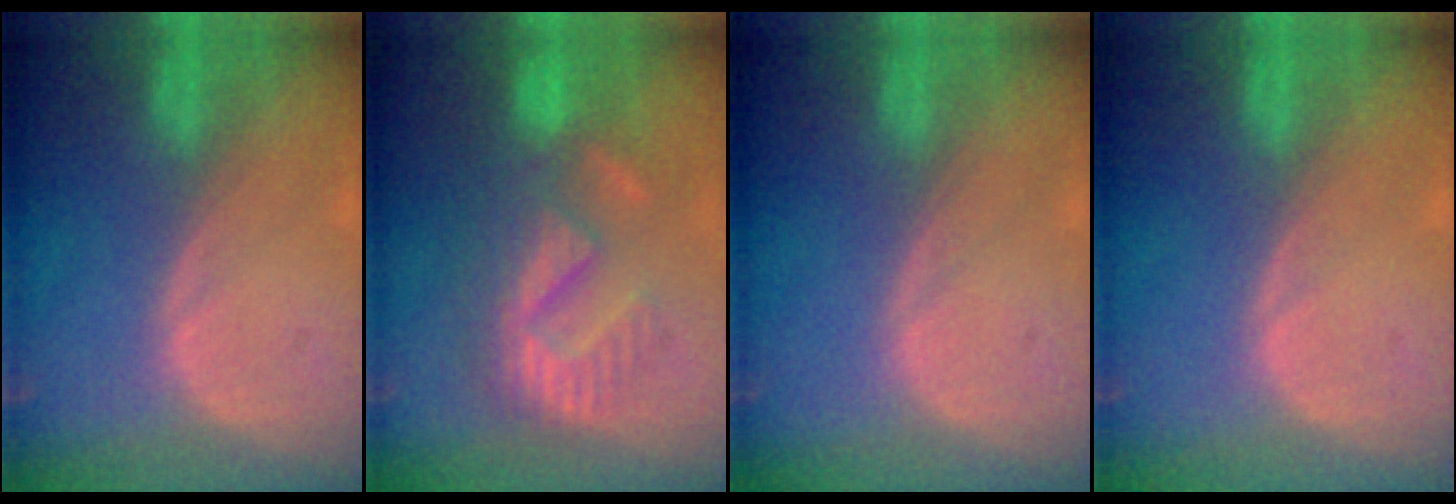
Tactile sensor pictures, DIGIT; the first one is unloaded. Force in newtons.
{"total": 8.9, "press": 8.8, "slide": 1.8}
{"total": 0.0}
{"total": 0.0}